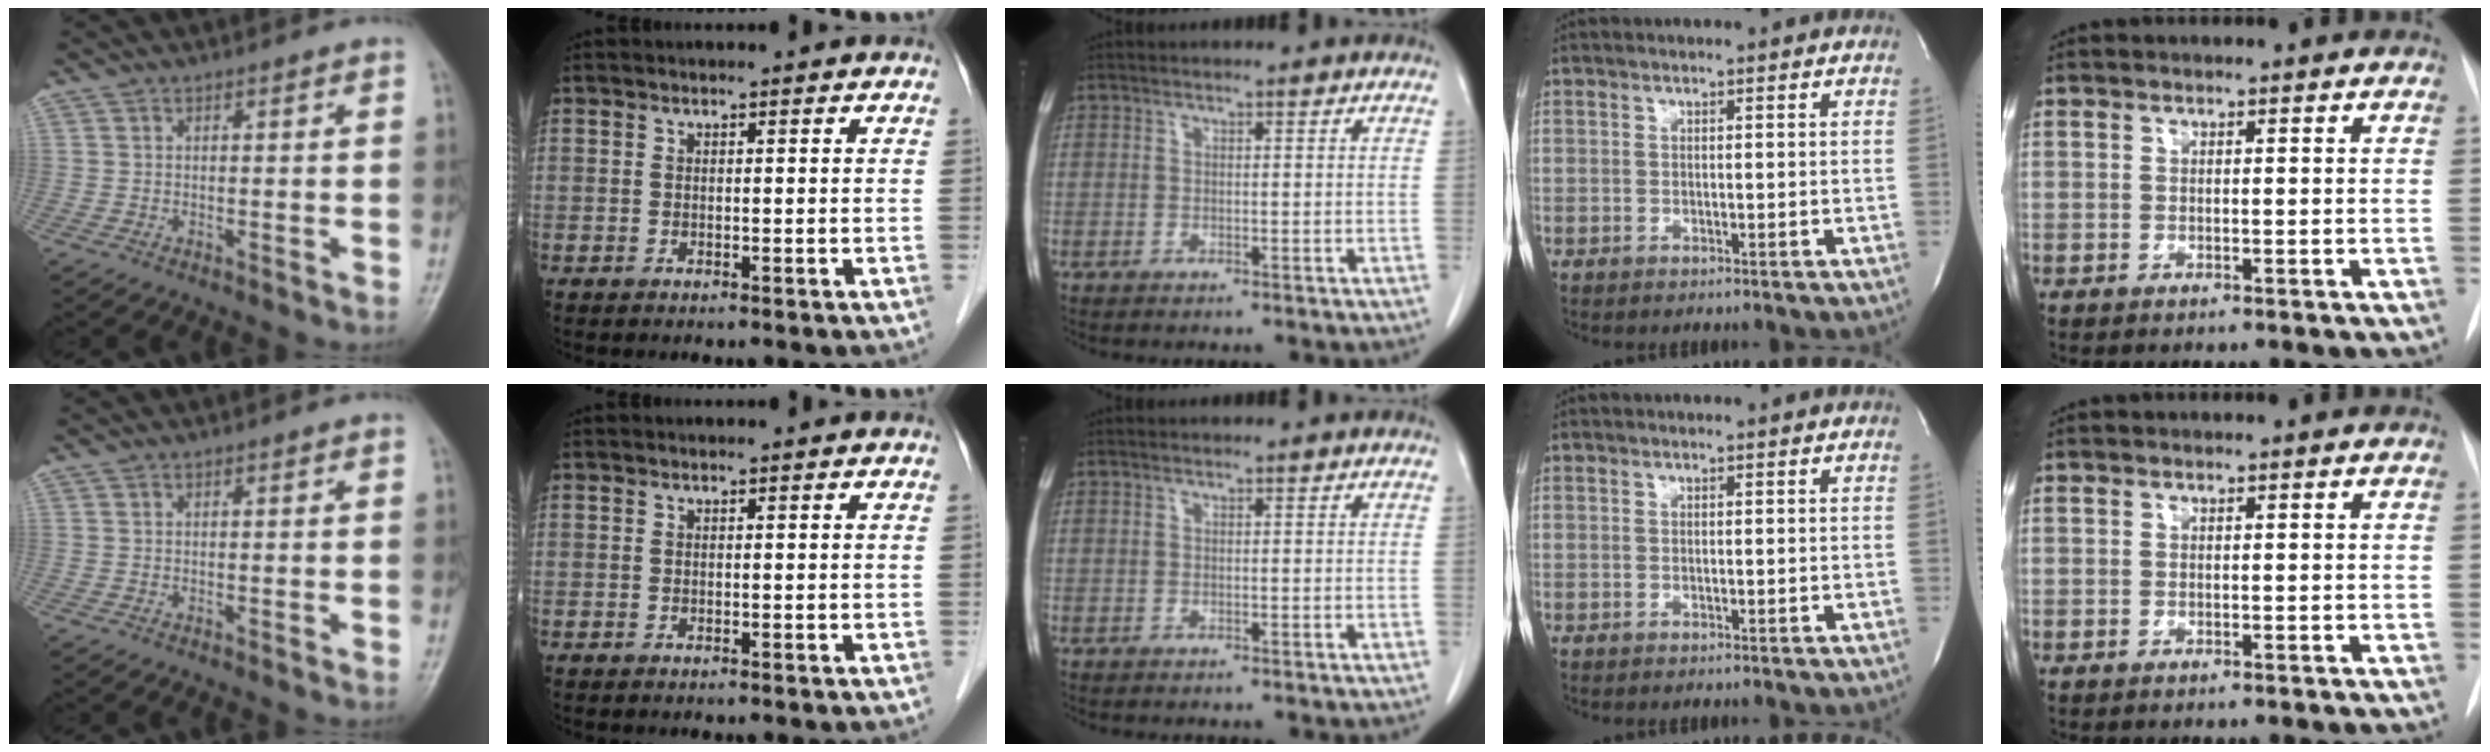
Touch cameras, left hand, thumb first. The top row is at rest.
{}